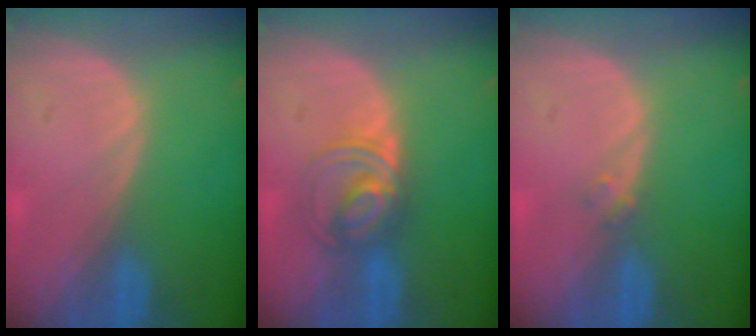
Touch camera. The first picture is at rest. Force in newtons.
{"total": 5.5, "press": 5.5, "slide": 0.6}
{"total": 1.2, "press": 1.1, "slide": 0.6}